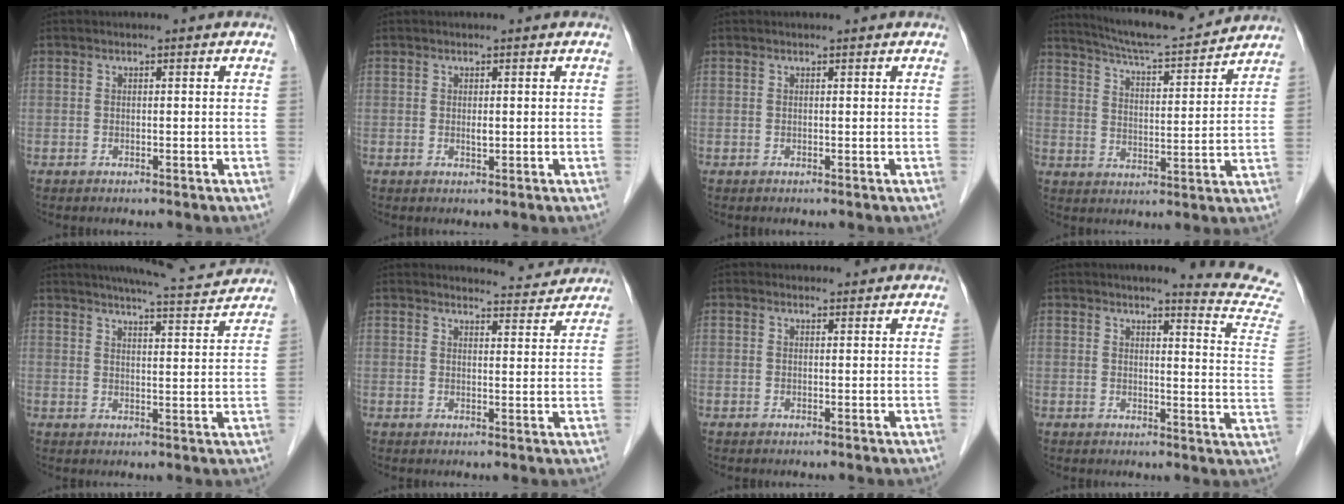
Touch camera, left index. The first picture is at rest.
{"total": 0.8, "force": [0.0, 0.3, 0.7], "torque": [-0.013, -0.006, 0.001]}
{"total": 0.7, "force": [0.6, 0.1, 0.3], "torque": [-0.007, 0.011, 0.012]}
{"total": 14.7, "force": [13.7, 0.8, 5.1], "torque": [-0.090, 0.005, 0.206]}
{"total": 12.4, "force": [11.6, 0.8, 4.3], "torque": [-0.066, 0.002, 0.143]}
{"total": 7.2, "force": [7.2, 0.9, 0.3], "torque": [0.003, -0.005, 0.075]}
{"total": 2.7, "force": [2.6, 1.0, 0.1], "torque": [-0.001, 0.014, 0.031]}
{"total": 12.4, "force": [12.0, -1.4, 2.7], "torque": [-0.024, -0.107, 0.112]}